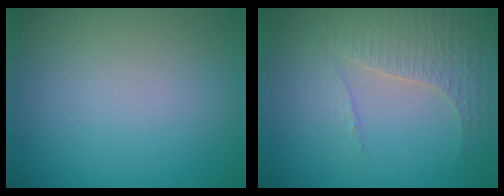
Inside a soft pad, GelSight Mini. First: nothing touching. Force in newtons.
{"total": 4.3, "press": 3.0, "slide": 3.0}